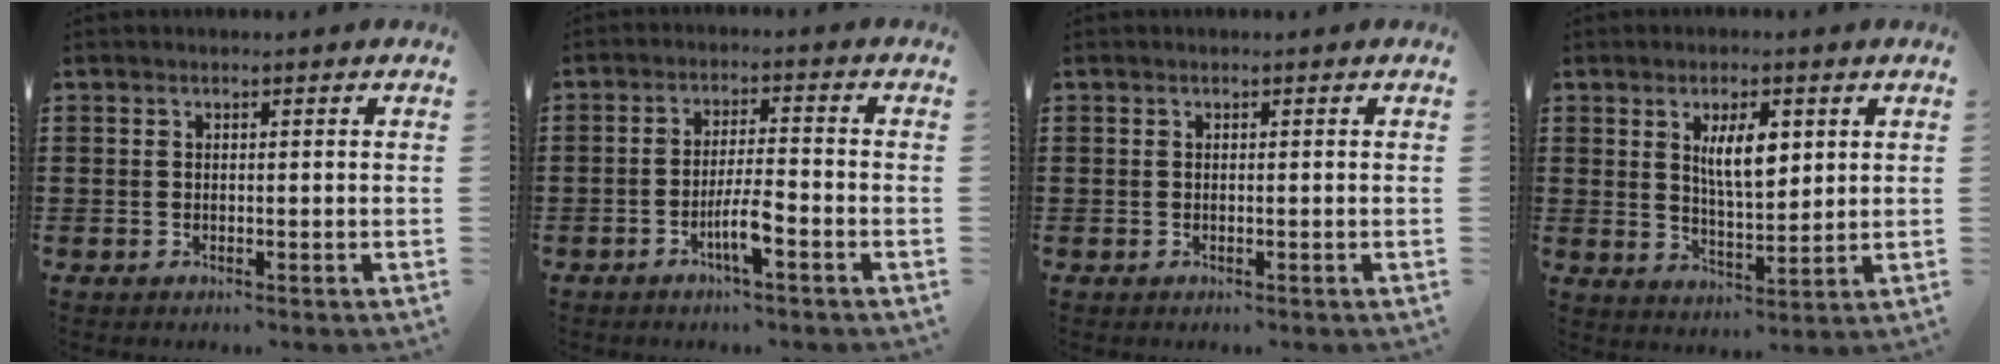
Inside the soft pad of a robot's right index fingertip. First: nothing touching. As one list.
[{"total": 4.9, "force": [-2.4, 0.6, 4.2], "torque": [-0.084, -0.005, -0.046]}, {"total": 0.0}, {"total": 6.5, "force": [2.2, 2.3, 5.6], "torque": [-0.109, 0.002, 0.036]}]